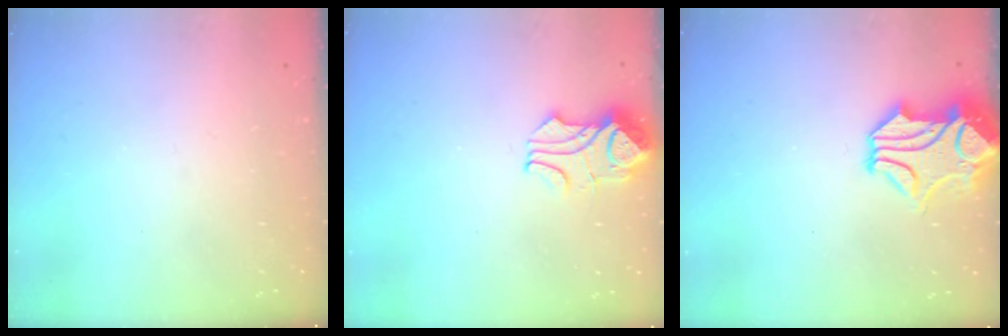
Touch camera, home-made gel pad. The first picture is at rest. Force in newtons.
{"total": 3.5, "press": 3.3, "slide": 0.9}
{"total": 3.1, "press": 2.9, "slide": 1.3}